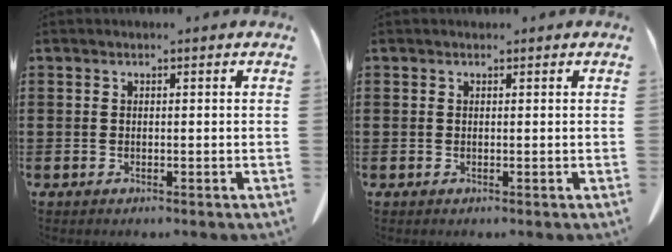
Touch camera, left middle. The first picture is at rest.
{"total": 0.0}